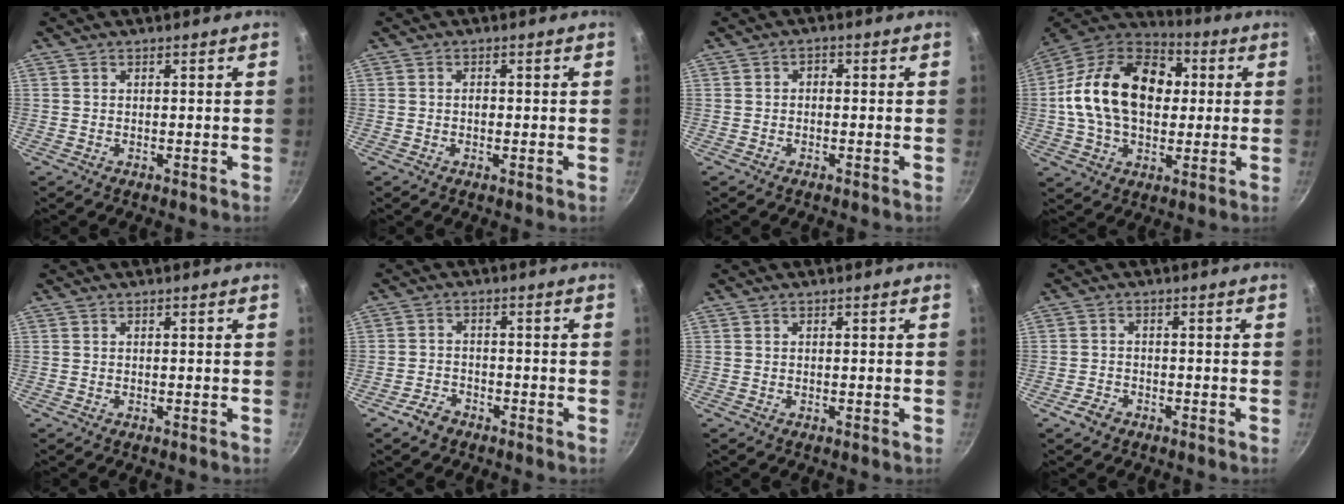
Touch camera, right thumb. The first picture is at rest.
{"total": 1.3, "force": [-0.2, 0.8, 1.0], "torque": [-0.015, 0.002, -0.005]}
{"total": 1.4, "force": [-0.5, 1.0, 0.8], "torque": [-0.014, 0.010, -0.011]}
{"total": 23.1, "force": [2.6, 15.9, 16.5], "torque": [-0.260, 0.030, 0.029]}
{"total": 0.0}
{"total": 3.8, "force": [-2.7, 2.2, 1.4], "torque": [-0.020, 0.031, -0.047]}
{"total": 0.0}
{"total": 2.8, "force": [-1.9, 1.8, 1.1], "torque": [-0.016, 0.022, -0.033]}